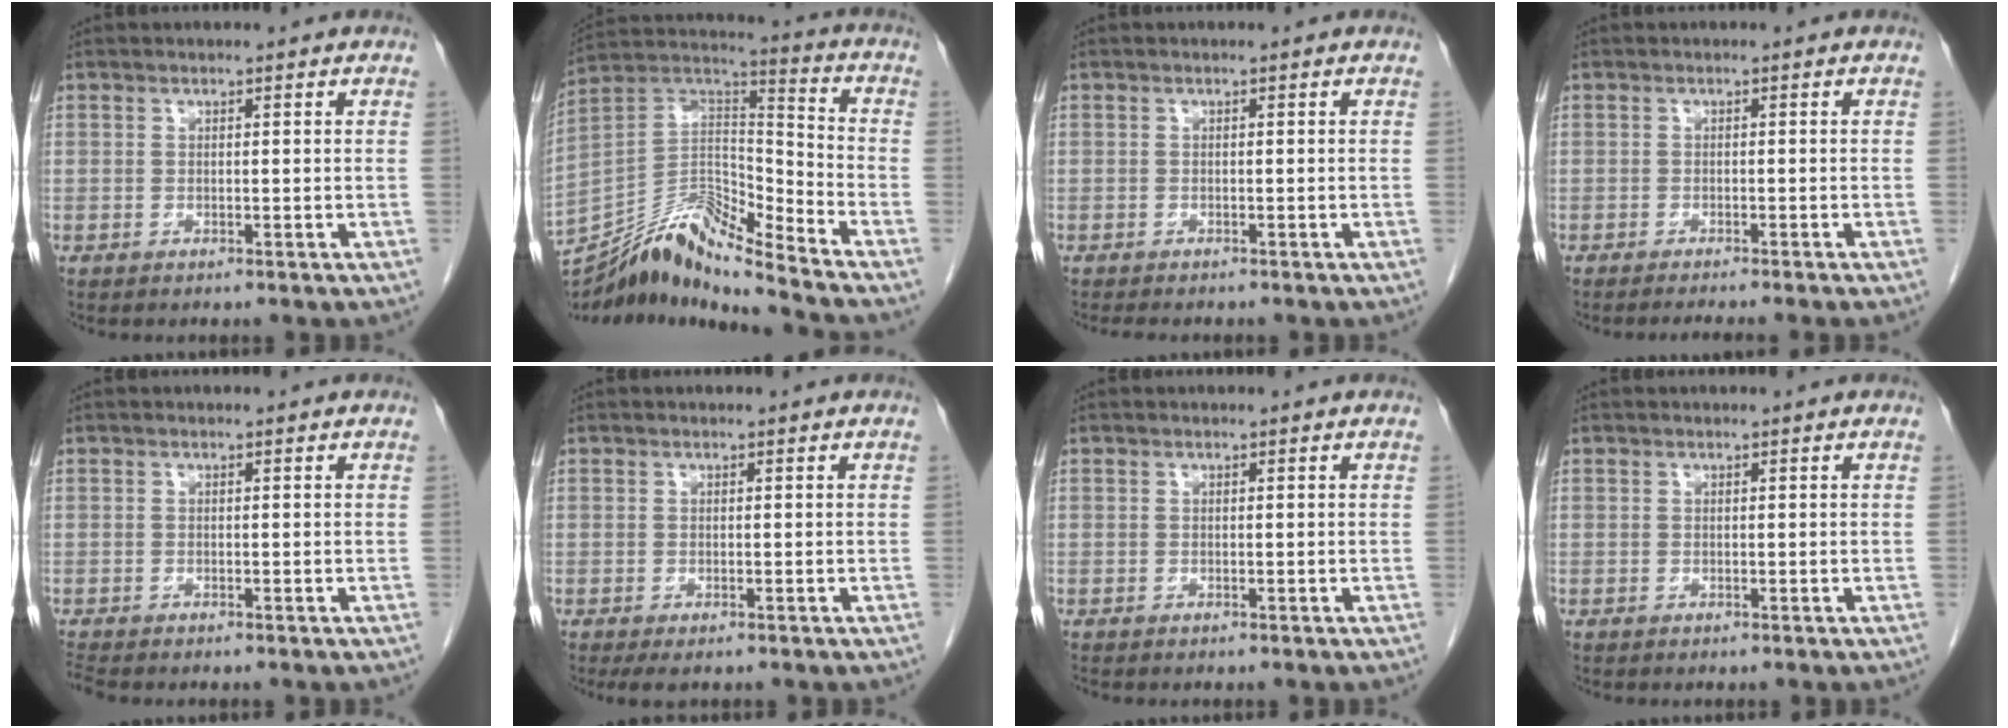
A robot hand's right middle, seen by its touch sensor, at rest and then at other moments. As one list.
[{"total": 15.7, "force": [-14.8, -0.7, 5.4], "torque": [-0.095, 0.053, -0.272]}, {"total": 2.7, "force": [-2.3, 0.7, 1.2], "torque": [-0.020, -0.006, -0.027]}, {"total": 4.3, "force": [-3.8, -0.7, 2.0], "torque": [-0.014, -0.004, -0.053]}, {"total": 1.1, "force": [-1.0, -0.2, 0.1], "torque": [-0.012, -0.009, -0.021]}, {"total": 2.2, "force": [-1.5, 0.9, 1.4], "torque": [-0.020, -0.005, -0.017]}, {"total": 0.0}, {"total": 0.0}]